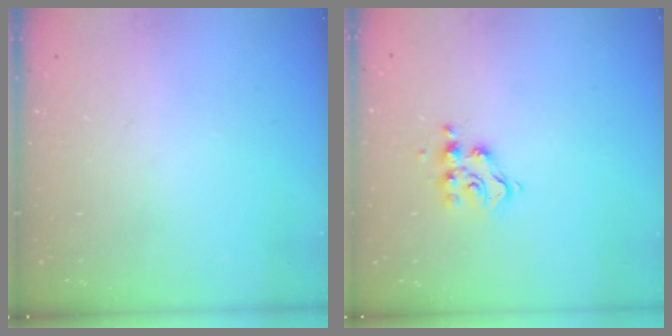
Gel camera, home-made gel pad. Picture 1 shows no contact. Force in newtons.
{"total": 7.7, "press": 7.7, "slide": 0.5}